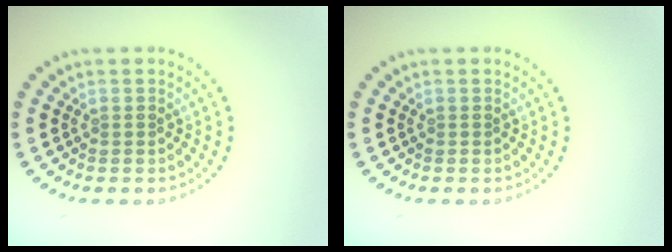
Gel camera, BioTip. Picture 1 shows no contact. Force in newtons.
{"total": 0.0}